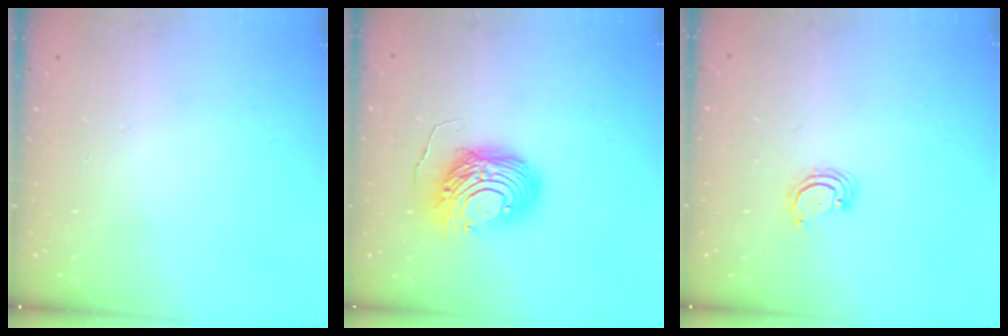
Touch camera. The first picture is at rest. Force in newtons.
{"total": 12.7, "press": 12.6, "slide": 1.3}
{"total": 2.8, "press": 2.8, "slide": 0.2}